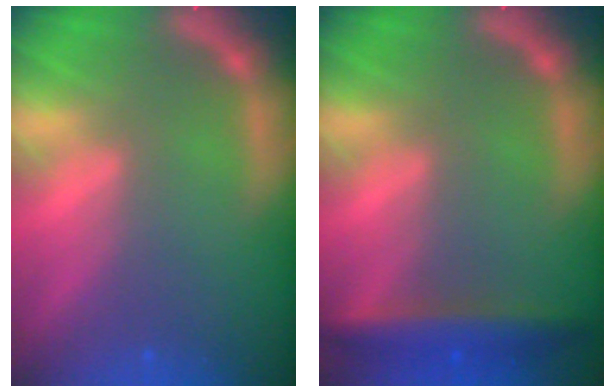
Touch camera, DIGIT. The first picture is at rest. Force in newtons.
{"total": 4.5}